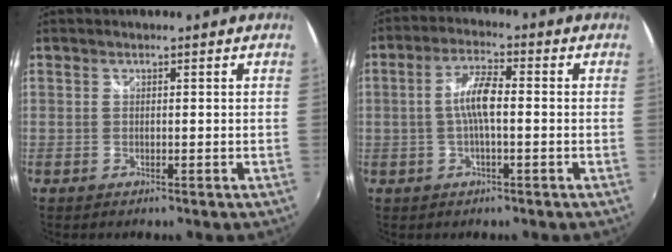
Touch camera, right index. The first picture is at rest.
{"total": 6.1, "force": [-0.5, 1.5, 5.9], "torque": [-0.116, 0.012, -0.009]}